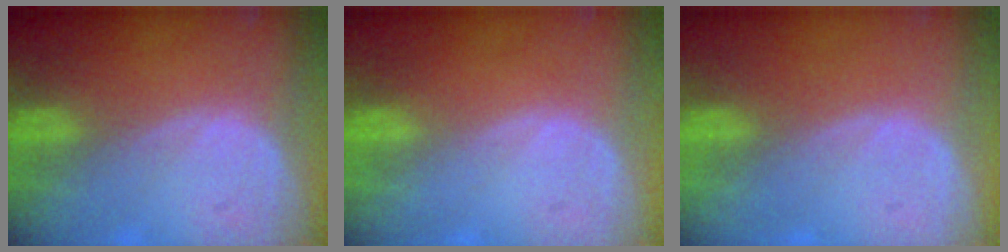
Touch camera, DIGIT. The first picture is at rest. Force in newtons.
{"total": 0.0}
{"total": 0.0}